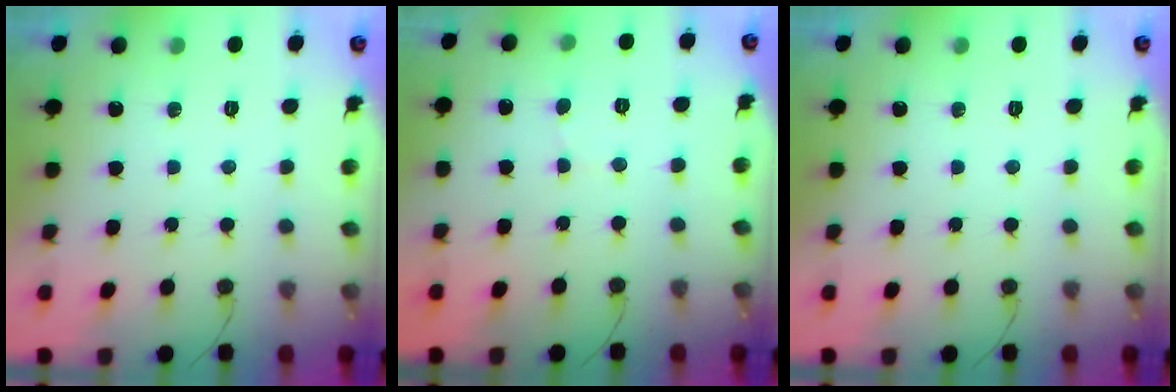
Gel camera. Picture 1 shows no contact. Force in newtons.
{"total": 2.1, "press": 2.1, "slide": 0.2}
{"total": 0.0}